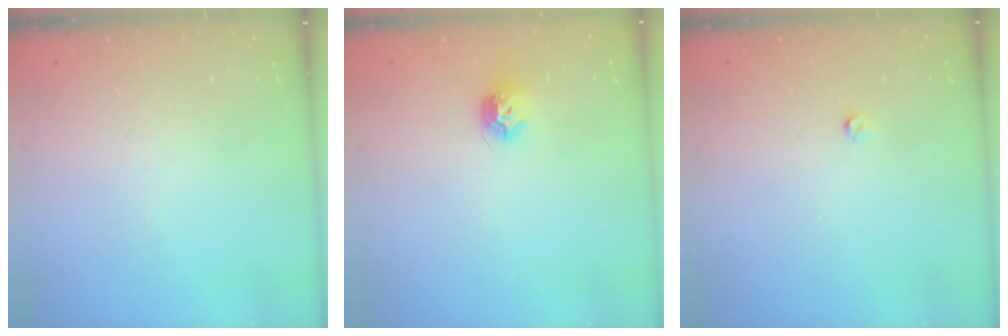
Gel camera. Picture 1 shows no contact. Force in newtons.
{"total": 7.6, "press": 7.6, "slide": 0.2}
{"total": 2.8, "press": 2.8, "slide": 0.5}